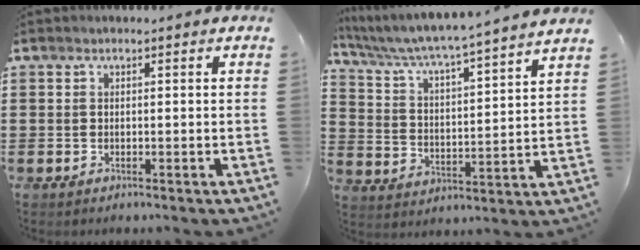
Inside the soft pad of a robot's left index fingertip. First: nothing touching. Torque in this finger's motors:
{"motor_torque": [1.09, -1.05, 0.55, 0.21]}